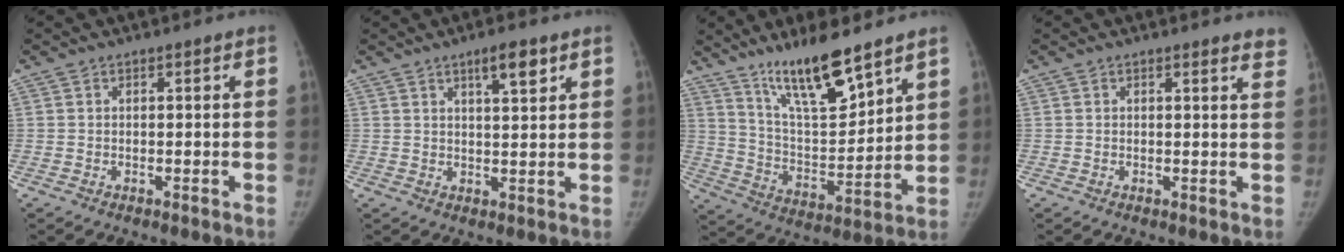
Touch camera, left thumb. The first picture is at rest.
{"total": 5.1, "force": [3.0, 1.3, 3.9], "torque": [-0.049, -0.017, 0.048]}
{"total": 15.2, "force": [11.3, 3.5, 9.6], "torque": [-0.141, -0.073, 0.212]}
{"total": 3.9, "force": [3.5, 0.7, 1.4], "torque": [-0.001, -0.016, 0.023]}